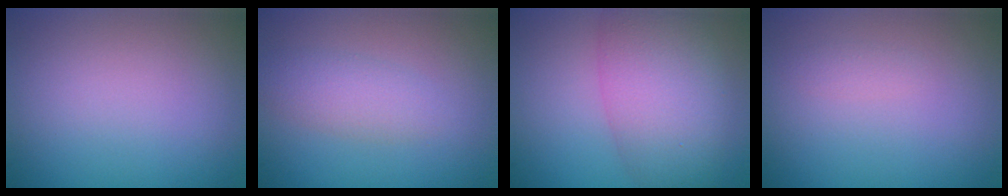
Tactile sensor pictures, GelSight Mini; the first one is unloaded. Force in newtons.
{"total": 2.3, "press": 2.3, "slide": 0.0}
{"total": 7.5, "press": 7.5, "slide": 0.4}
{"total": 0.6, "press": 0.6, "slide": 0.0}